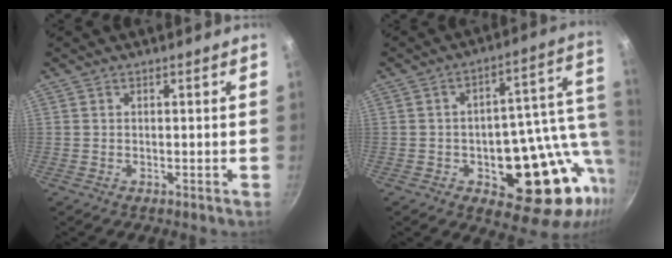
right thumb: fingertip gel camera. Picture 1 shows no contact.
{"total": 21.9, "force": [-3.2, 12.4, 17.8], "torque": [-0.176, 0.019, -0.036]}